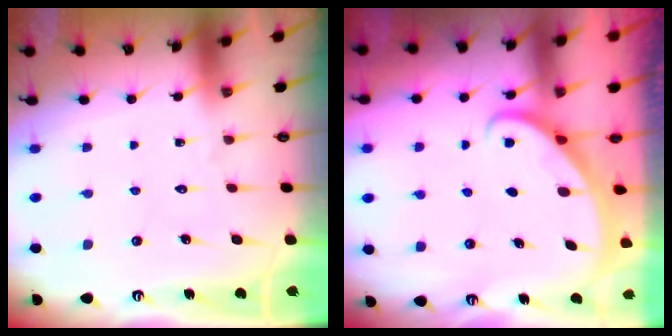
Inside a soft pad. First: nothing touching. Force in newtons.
{"total": 2.6, "press": 2.6, "slide": 0.1}